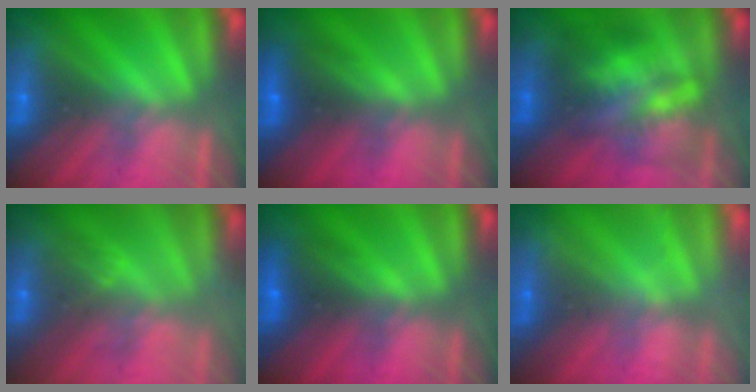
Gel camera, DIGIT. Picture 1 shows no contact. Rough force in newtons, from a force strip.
{"total": 2.7}
{"total": 3.6}
{"total": 2.8}
{"total": 2.7}
{"total": 2.3}